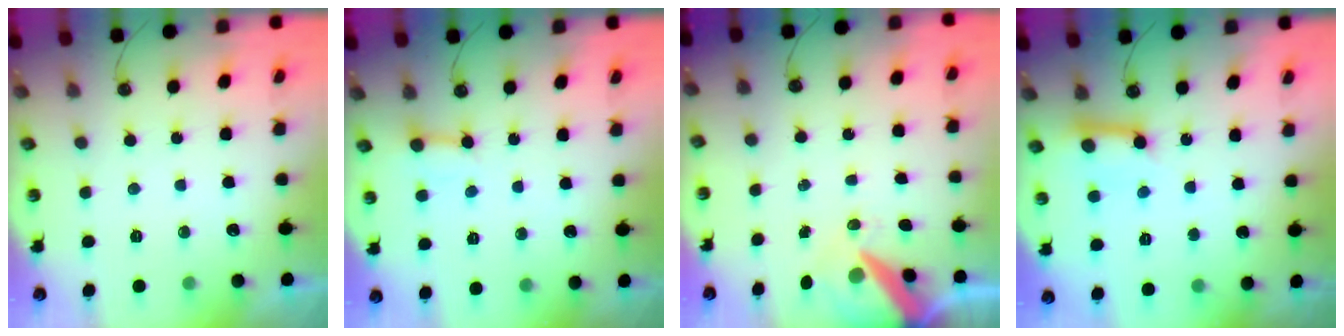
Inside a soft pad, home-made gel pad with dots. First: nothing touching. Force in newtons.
{"total": 2.8, "press": 2.8, "slide": 0.4}
{"total": 10.4, "press": 10.3, "slide": 1.4}
{"total": 10.4, "press": 10.4, "slide": 0.9}